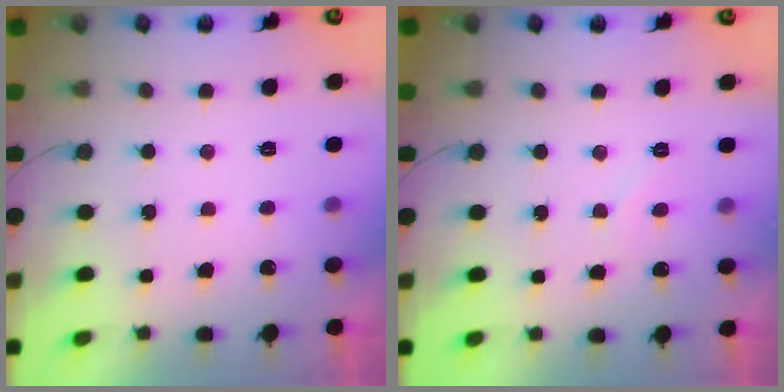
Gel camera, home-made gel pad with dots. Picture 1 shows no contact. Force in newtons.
{"total": 4.3, "press": 4.3, "slide": 0.3}